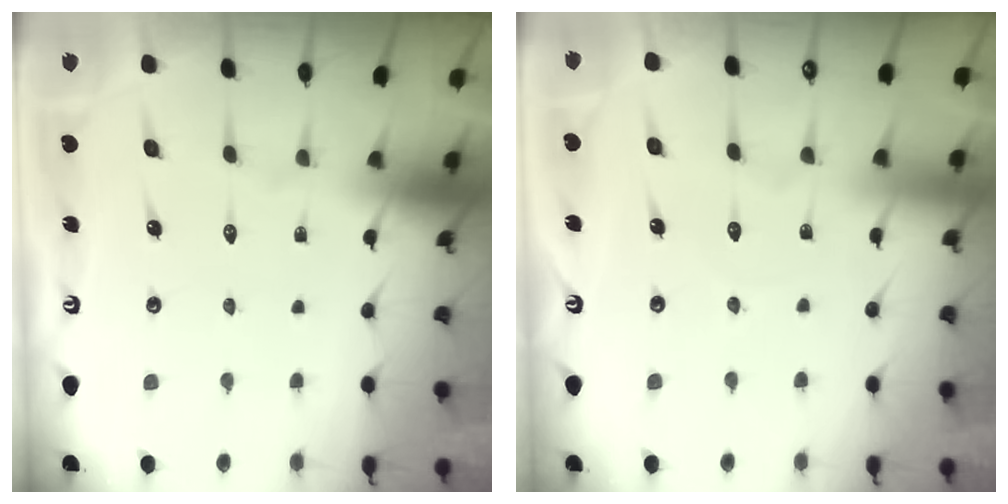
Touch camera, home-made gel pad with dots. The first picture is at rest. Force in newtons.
{"total": 2.1, "press": 2.1, "slide": 0.2}